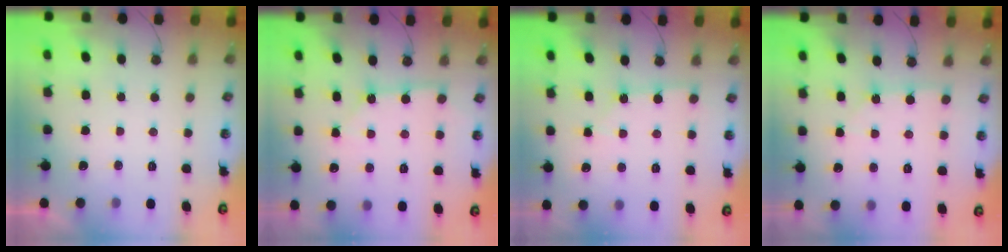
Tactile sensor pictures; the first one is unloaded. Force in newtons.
{"total": 3.0, "press": 3.0, "slide": 0.3}
{"total": 2.0, "press": 2.0, "slide": 0.2}
{"total": 3.0, "press": 3.0, "slide": 0.4}